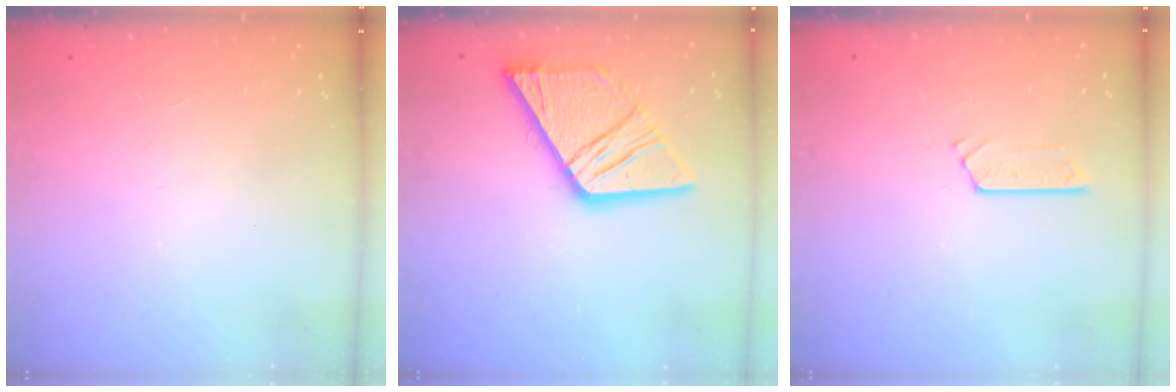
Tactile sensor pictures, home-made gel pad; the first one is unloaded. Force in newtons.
{"total": 17.2, "press": 17.1, "slide": 1.9}
{"total": 2.7, "press": 2.7, "slide": 0.2}